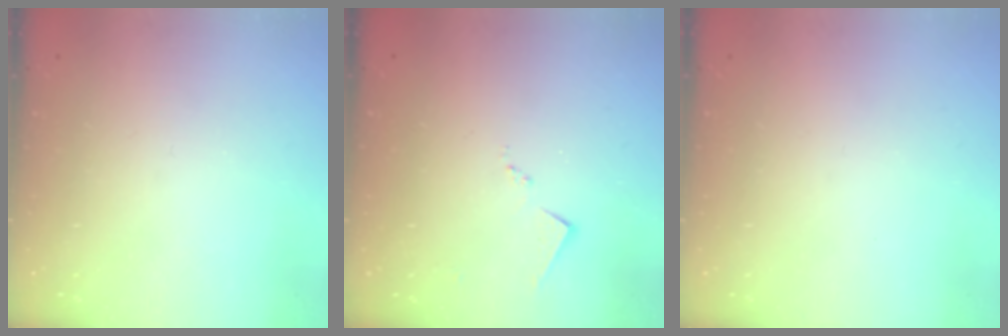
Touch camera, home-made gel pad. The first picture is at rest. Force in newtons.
{"total": 6.8, "press": 6.8, "slide": 0.3}
{"total": 0.0}